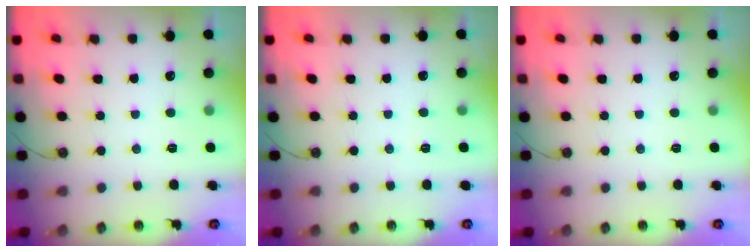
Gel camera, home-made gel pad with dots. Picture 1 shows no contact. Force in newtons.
{"total": 3.7, "press": 2.9, "slide": 2.2}
{"total": 0.0}